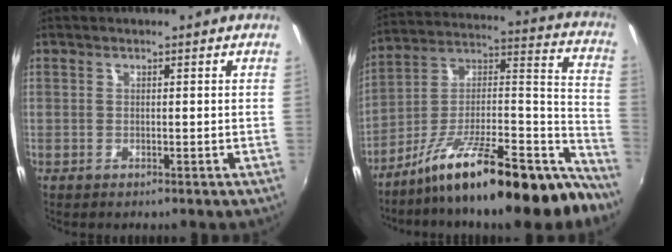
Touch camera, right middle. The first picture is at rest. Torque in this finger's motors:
{"motor_torque": [1.27, -0.87, 0.84, 0.21]}